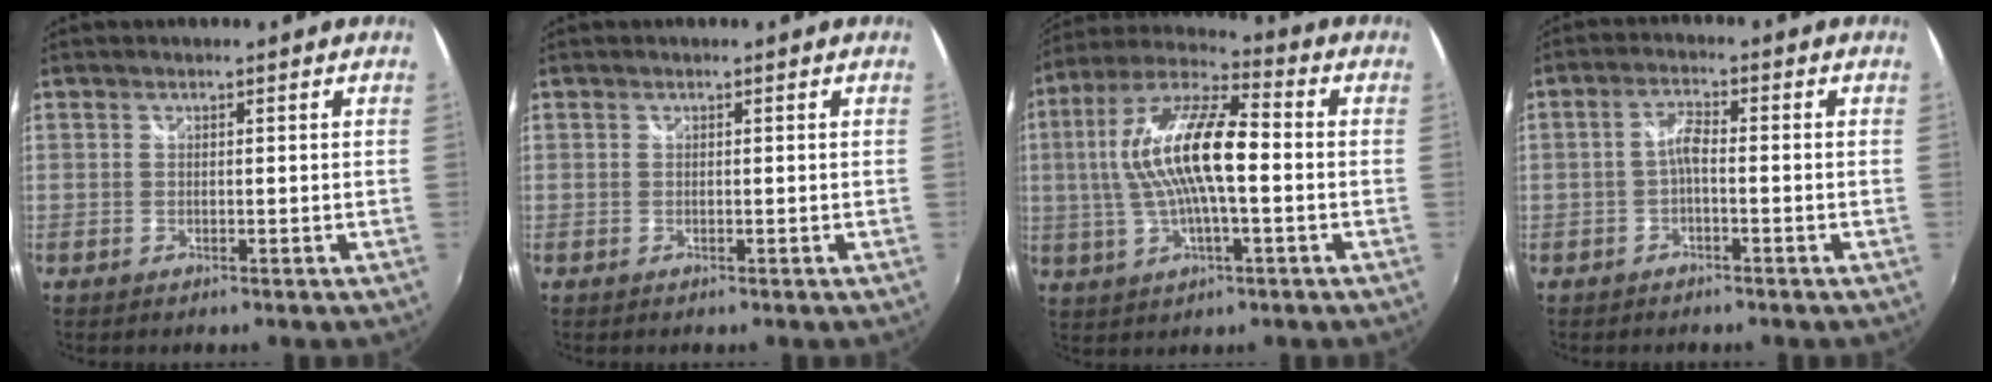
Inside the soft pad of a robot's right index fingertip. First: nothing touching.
{"total": 0.0}
{"total": 16.1, "force": [0.1, 4.7, 15.4], "torque": [-0.294, 0.014, -0.007]}
{"total": 2.9, "force": [-1.1, 0.7, 2.6], "torque": [-0.056, 0.008, -0.022]}